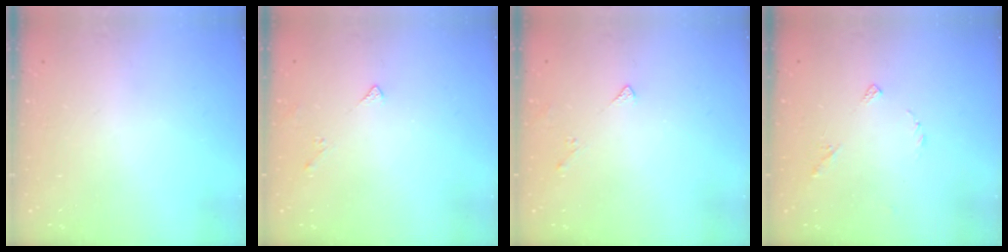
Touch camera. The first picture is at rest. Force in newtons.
{"total": 2.8, "press": 2.8, "slide": 0.5}
{"total": 2.8, "press": 2.8, "slide": 0.5}
{"total": 4.8, "press": 4.8, "slide": 0.5}